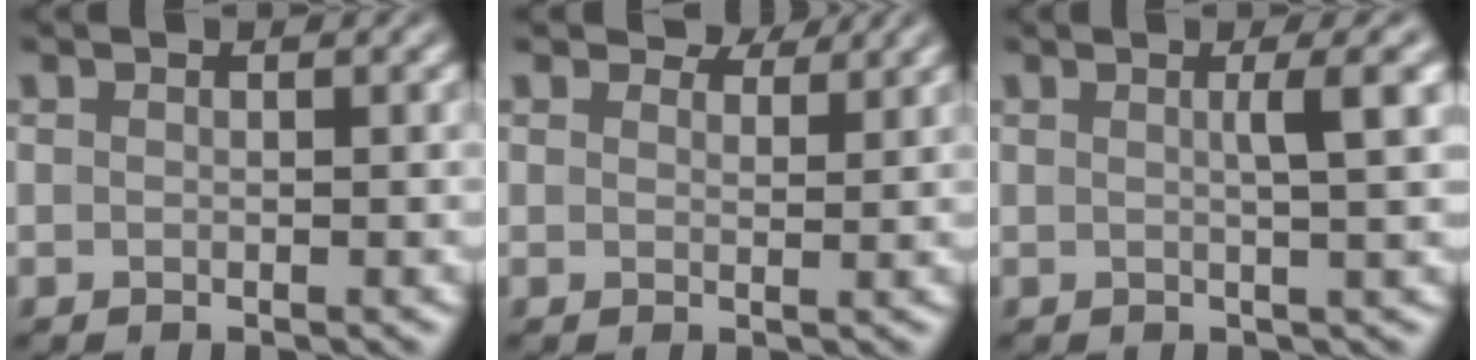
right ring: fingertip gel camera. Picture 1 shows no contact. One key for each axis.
{"total": 2.7, "fx": 2.4, "fy": 0.8, "fz": 0.8, "tx": -0.016, "ty": 0.001, "tz": 0.031}
{"total": 3.2, "fx": 0.6, "fy": 0.6, "fz": 3.1, "tx": -0.037, "ty": 0.006, "tz": 0.004}